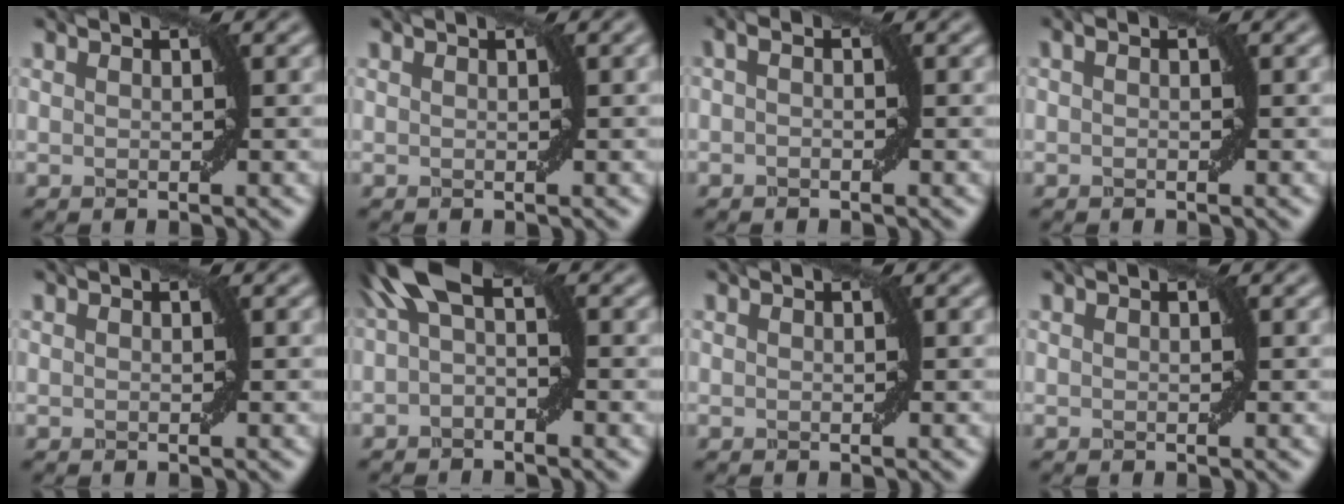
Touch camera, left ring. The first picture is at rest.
{"total": 0.5, "force": [0.3, 0.1, 0.4], "torque": [-0.007, 0.002, 0.009]}
{"total": 1.0, "force": [-1.0, 0.0, 0.2], "torque": [-0.004, -0.002, -0.012]}
{"total": 0.6, "force": [-0.6, 0.0, 0.0], "torque": [0.000, -0.001, -0.006]}
{"total": 0.0}
{"total": 3.0, "force": [0.4, 1.0, 2.7], "torque": [-0.057, 0.010, 0.012]}
{"total": 0.0}
{"total": 0.0}